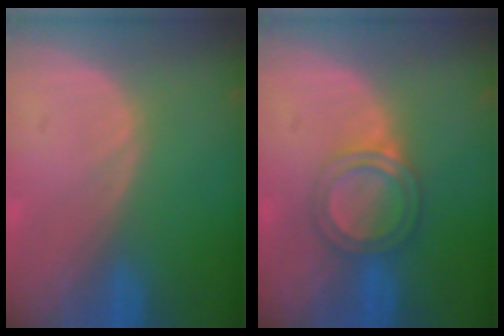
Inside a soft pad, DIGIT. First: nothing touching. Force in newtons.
{"total": 5.1, "press": 4.7, "slide": 2.1}